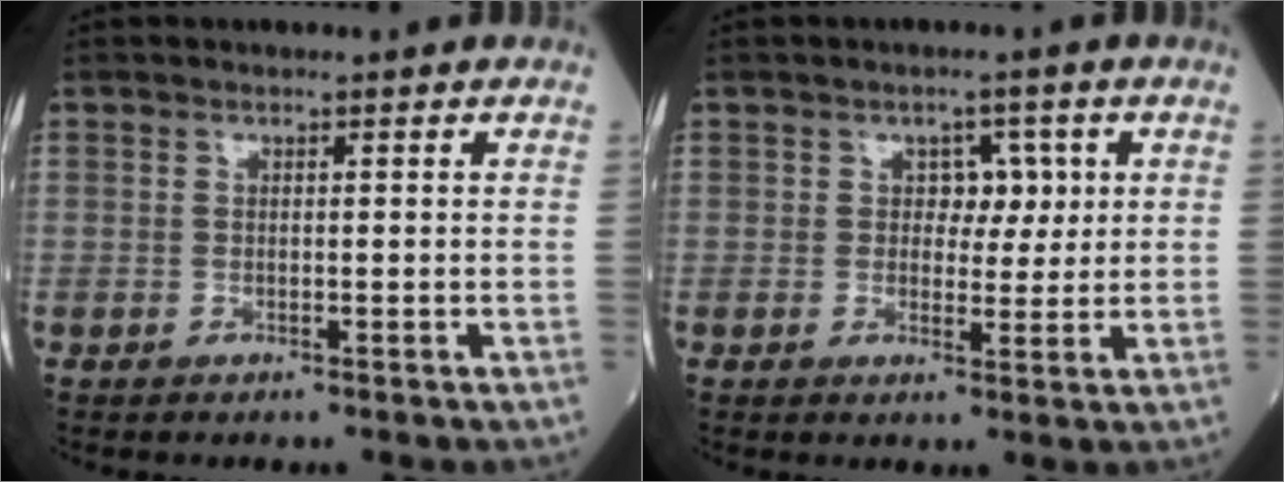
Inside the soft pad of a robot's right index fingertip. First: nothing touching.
{"total": 3.8, "force": [1.0, 2.5, 2.6], "torque": [-0.026, 0.008, 0.014]}